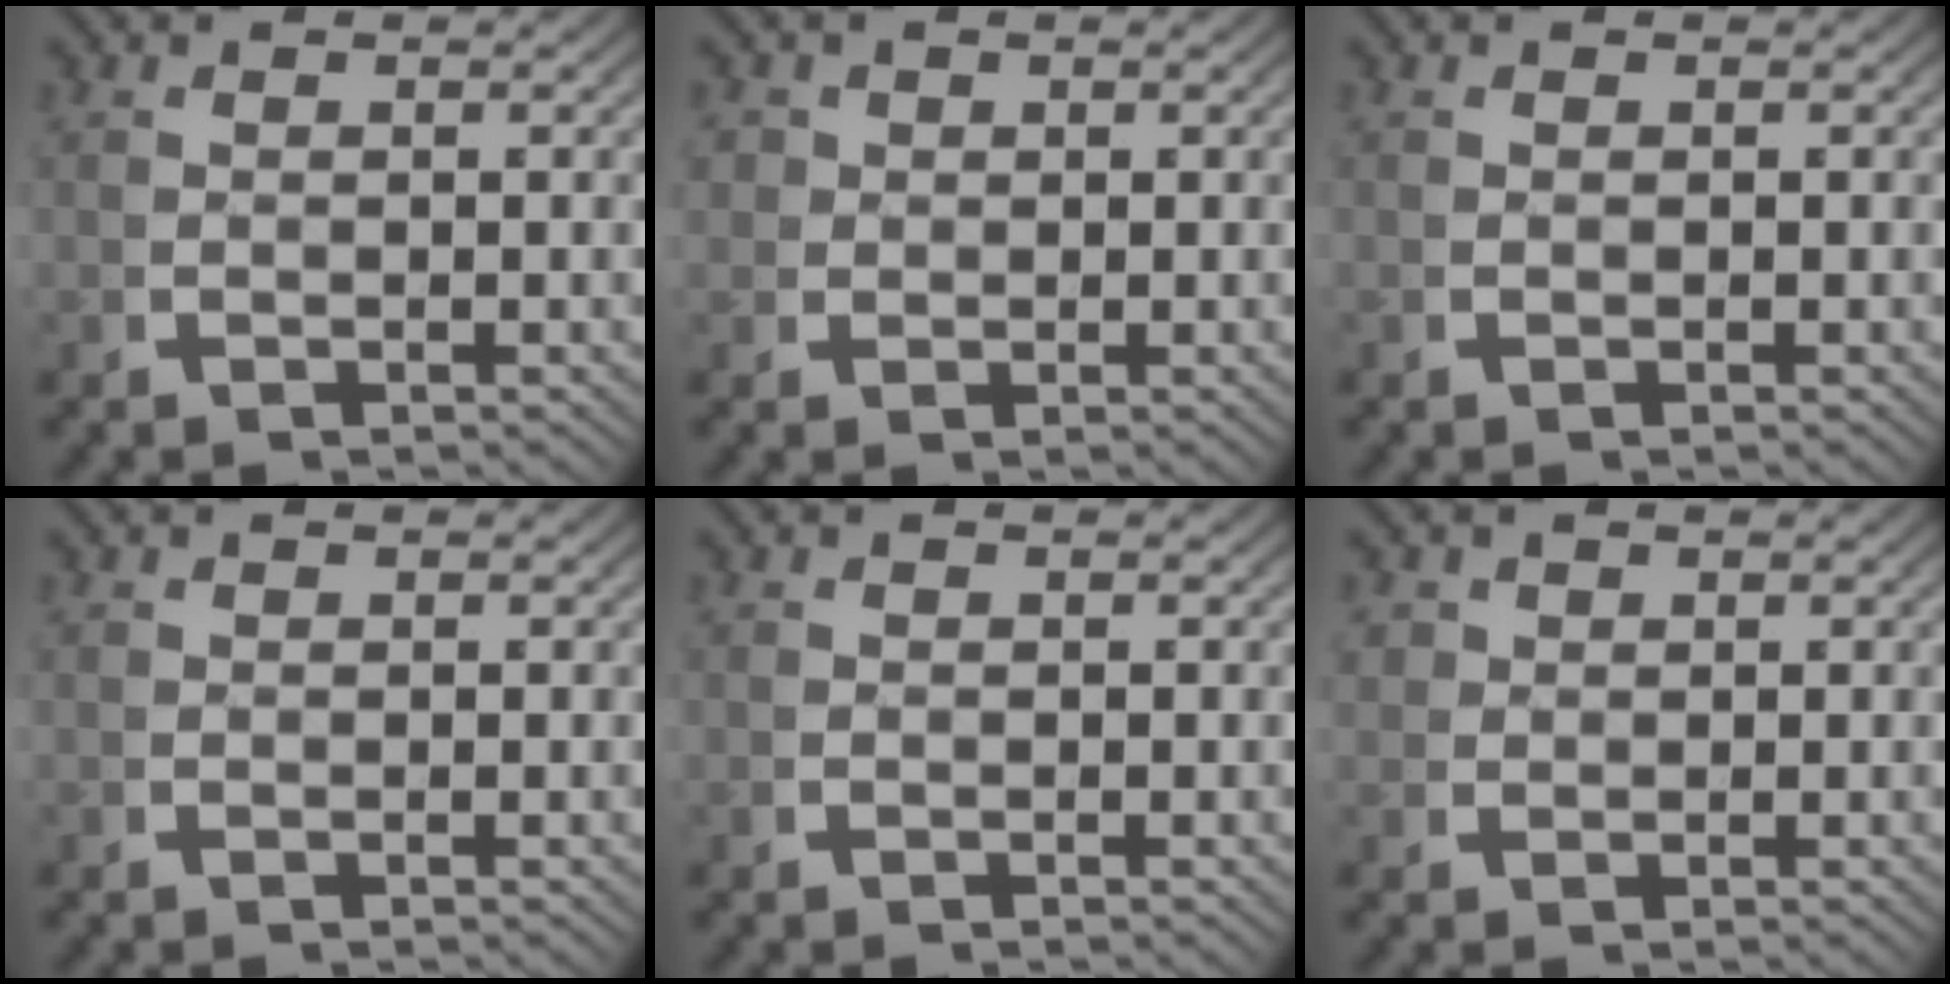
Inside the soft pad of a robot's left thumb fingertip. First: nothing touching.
{"total": 2.6, "force": [0.9, 2.2, 0.9], "torque": [-0.024, -0.008, 0.018]}
{"total": 0.0}
{"total": 0.0}
{"total": 0.0}
{"total": 2.1, "force": [1.0, 1.7, 0.7], "torque": [-0.019, -0.007, 0.023]}